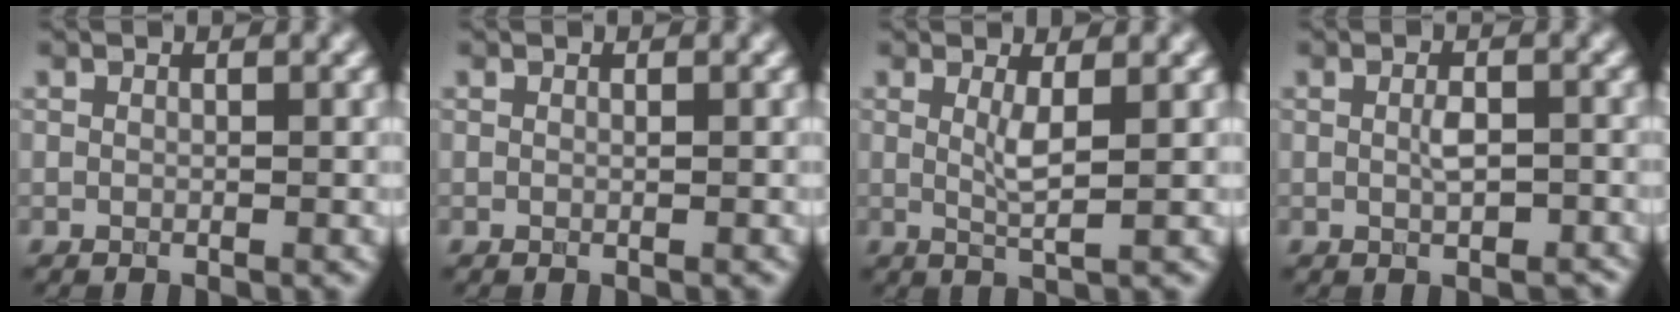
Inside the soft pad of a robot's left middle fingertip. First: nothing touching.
{"total": 0.0}
{"total": 2.3, "force": [0.5, 0.3, 2.3], "torque": [-0.045, -0.007, 0.009]}
{"total": 2.2, "force": [-0.4, 1.1, 1.9], "torque": [-0.035, -0.003, -0.005]}